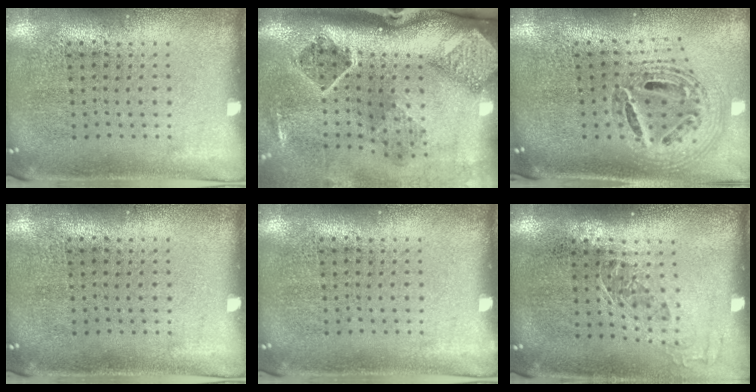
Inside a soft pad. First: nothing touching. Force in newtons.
{"total": 3.0, "press": 1.9, "slide": 2.3}
{"total": 1.5, "press": 1.3, "slide": 0.8}
{"total": 0.0}
{"total": 0.0}
{"total": 1.1, "press": 1.0, "slide": 0.5}